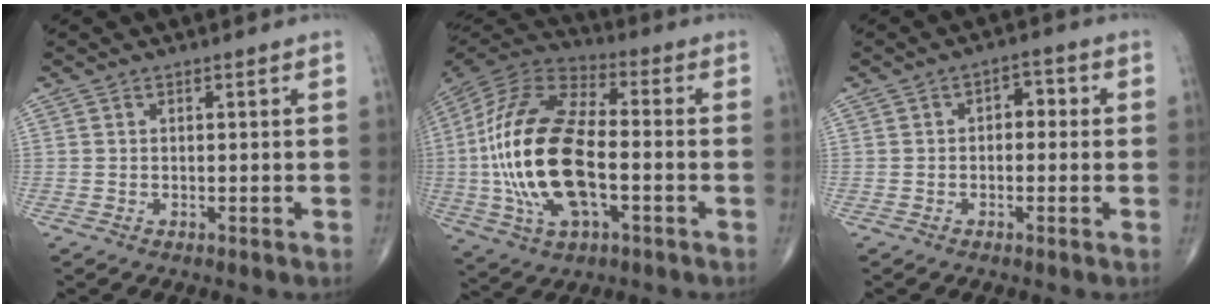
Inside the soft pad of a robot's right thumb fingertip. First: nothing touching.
{"total": 24.0, "force": [-3.0, 11.5, 20.9], "torque": [-0.446, 0.016, -0.053]}
{"total": 3.5, "force": [0.1, 2.3, 2.6], "torque": [-0.015, 0.015, -0.008]}